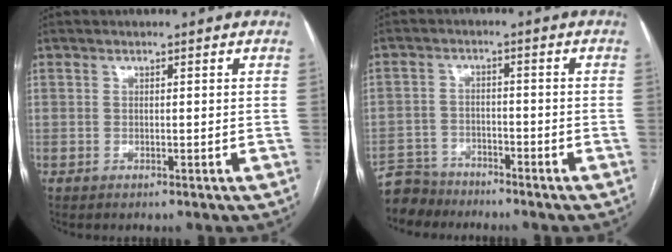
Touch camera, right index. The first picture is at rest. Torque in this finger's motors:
{"motor_torque": [-0.31, -0.17, -1.05, -0.21]}